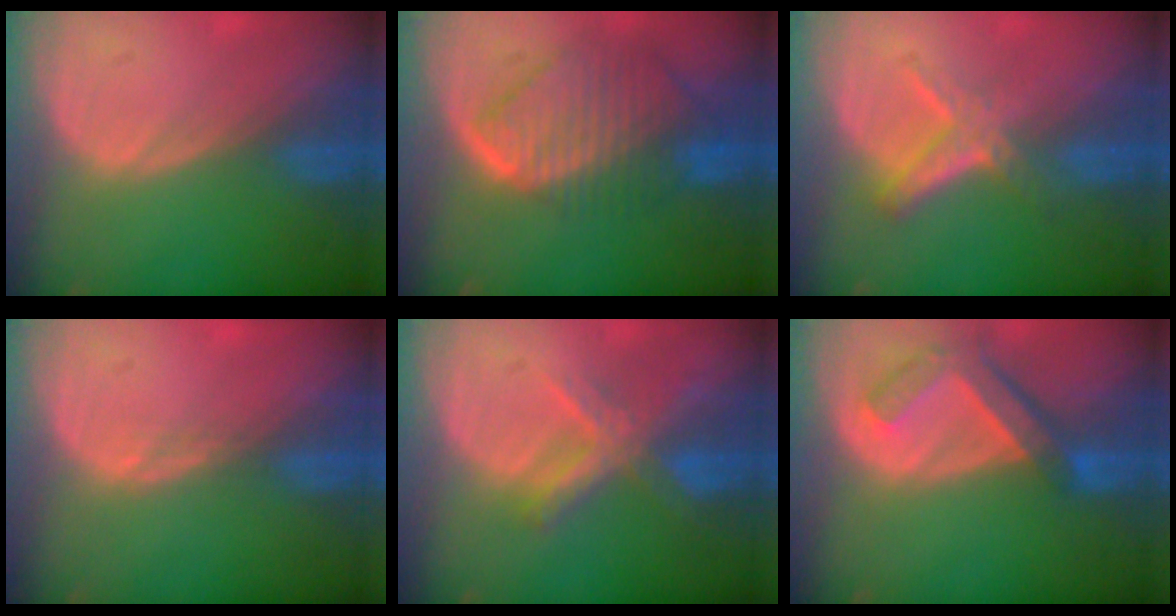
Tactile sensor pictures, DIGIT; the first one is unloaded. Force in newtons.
{"total": 10.1, "press": 8.8, "slide": 5.1}
{"total": 5.2, "press": 5.1, "slide": 0.8}
{"total": 1.0, "press": 0.8, "slide": 0.7}
{"total": 7.3, "press": 6.2, "slide": 3.8}
{"total": 7.2, "press": 6.3, "slide": 3.5}